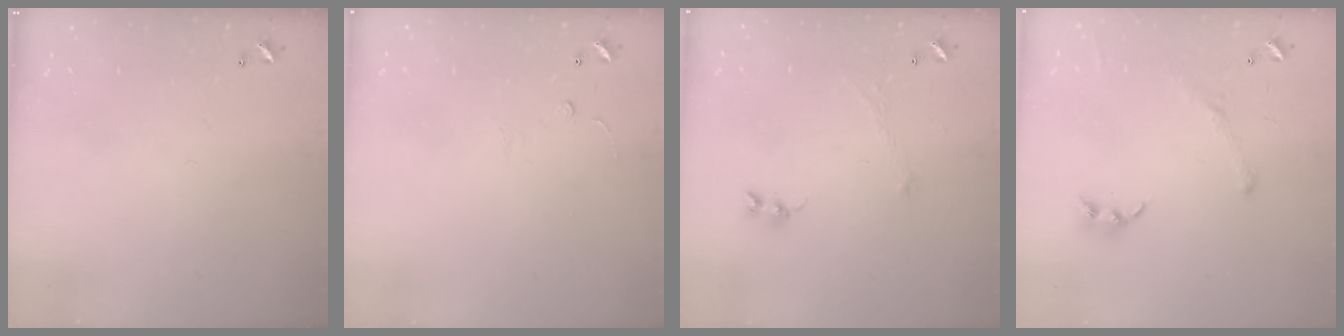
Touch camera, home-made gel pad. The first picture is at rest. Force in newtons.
{"total": 1.6, "press": 1.5, "slide": 0.4}
{"total": 1.2, "press": 1.2, "slide": 0.1}
{"total": 2.3, "press": 2.3, "slide": 0.5}